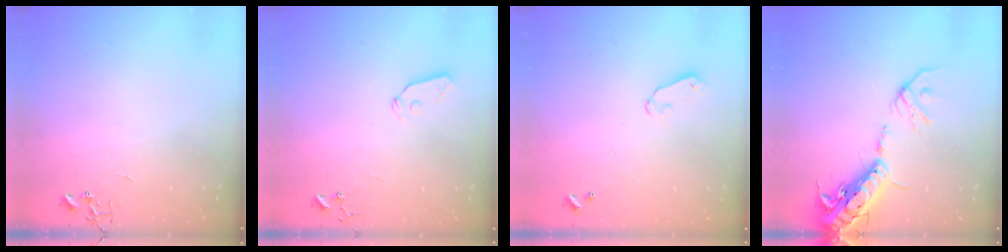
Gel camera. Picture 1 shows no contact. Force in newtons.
{"total": 5.3, "press": 5.2, "slide": 0.3}
{"total": 4.0, "press": 4.0, "slide": 0.4}
{"total": 18.7, "press": 18.3, "slide": 3.9}